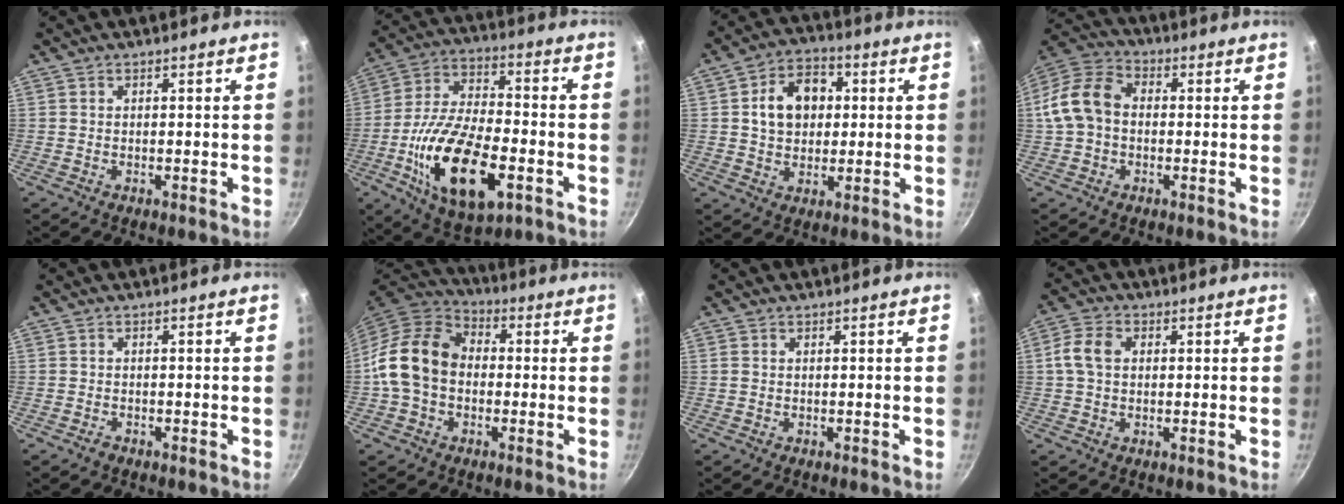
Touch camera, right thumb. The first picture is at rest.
{"total": 21.5, "force": [-6.7, 10.2, 17.7], "torque": [-0.317, 0.020, -0.117]}
{"total": 10.7, "force": [1.7, 8.1, 6.7], "torque": [-0.079, 0.016, 0.021]}
{"total": 11.2, "force": [-0.3, 8.4, 7.4], "torque": [-0.122, 0.035, -0.023]}
{"total": 1.0, "force": [-0.8, 0.6, 0.3], "torque": [-0.010, 0.007, -0.014]}
{"total": 14.6, "force": [-0.8, 11.1, 9.5], "torque": [-0.152, 0.034, -0.031]}
{"total": 0.7, "force": [0.2, 0.6, 0.3], "torque": [-0.007, 0.003, 0.002]}
{"total": 5.8, "force": [0.8, 4.2, 3.9], "torque": [-0.072, 0.015, 0.005]}